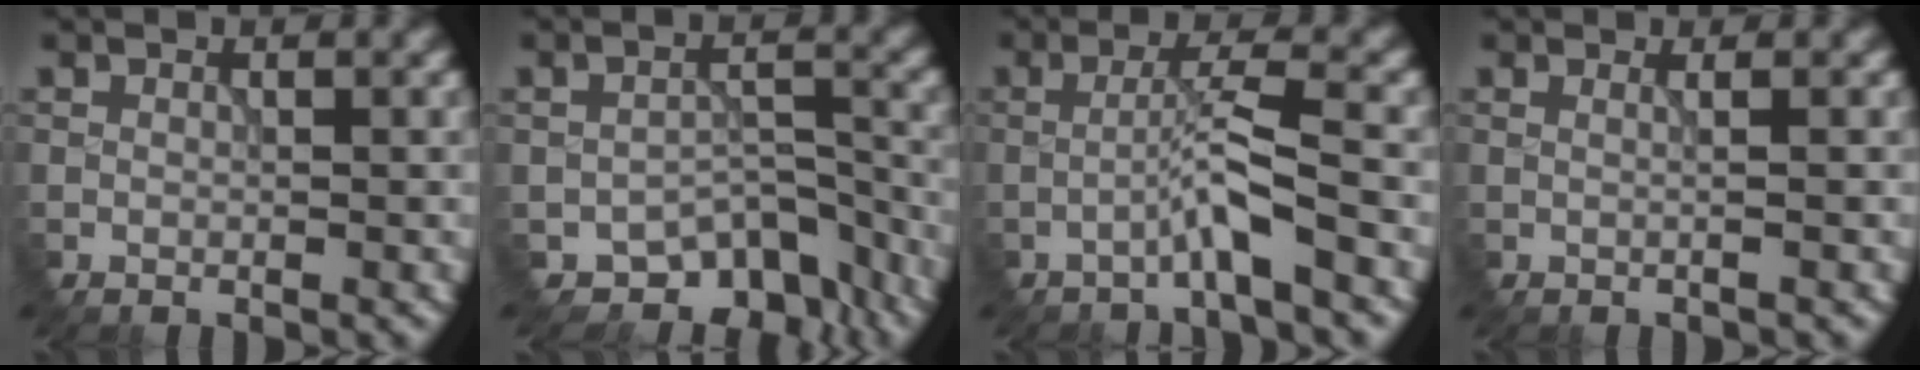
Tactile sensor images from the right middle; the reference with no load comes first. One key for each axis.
{"total": 5.9, "fx": -4.3, "fy": 3.4, "fz": 2.3, "tx": -0.017, "ty": -0.015, "tz": -0.058}
{"total": 3.3, "fx": -1.5, "fy": -0.1, "fz": 3.0, "tx": -0.057, "ty": 0.016, "tz": -0.038}
{"total": 1.6, "fx": 0.3, "fy": 0.8, "fz": 1.4, "tx": -0.011, "ty": 0.003, "tz": -0.016}